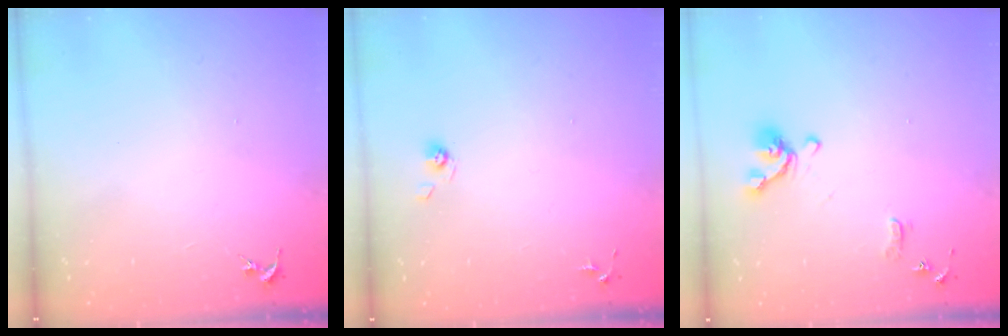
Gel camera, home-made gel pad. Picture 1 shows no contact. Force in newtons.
{"total": 3.9, "press": 3.5, "slide": 1.7}
{"total": 11.5, "press": 11.4, "slide": 1.6}